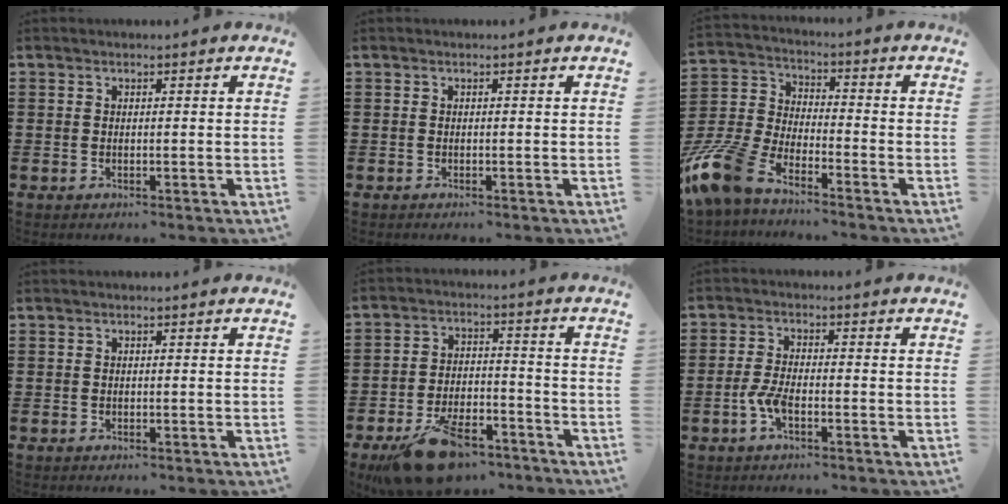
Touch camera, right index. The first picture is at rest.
{"total": 0.0}
{"total": 9.6, "force": [-7.7, 2.8, 5.1], "torque": [-0.154, -0.002, -0.161]}
{"total": 0.0}
{"total": 12.4, "force": [-8.2, 5.3, 7.7], "torque": [-0.141, 0.030, -0.140]}
{"total": 3.7, "force": [-1.6, 1.0, 3.1], "torque": [-0.075, -0.006, -0.035]}